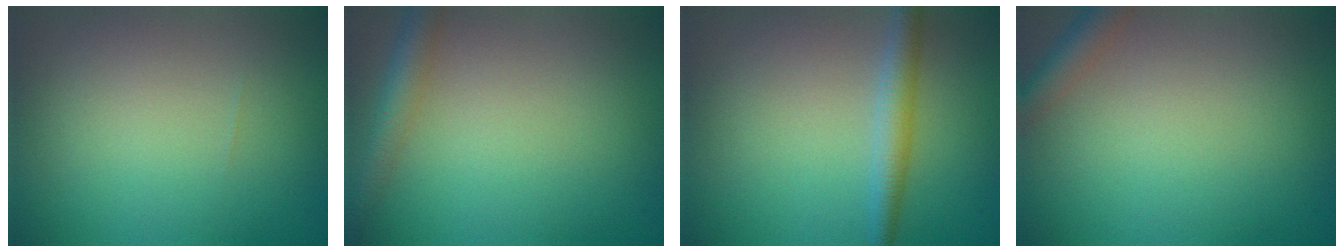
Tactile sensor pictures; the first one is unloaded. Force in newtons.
{"total": 3.0, "press": 3.0, "slide": 0.1}
{"total": 2.5, "press": 2.5, "slide": 0.1}
{"total": 2.3, "press": 2.3, "slide": 0.1}